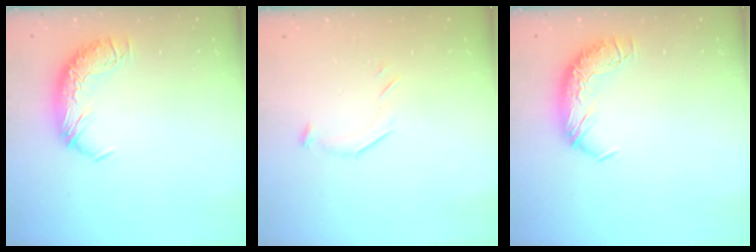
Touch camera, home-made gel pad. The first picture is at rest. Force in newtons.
{"total": 7.1, "press": 7.0, "slide": 0.8}
{"total": 0.0}